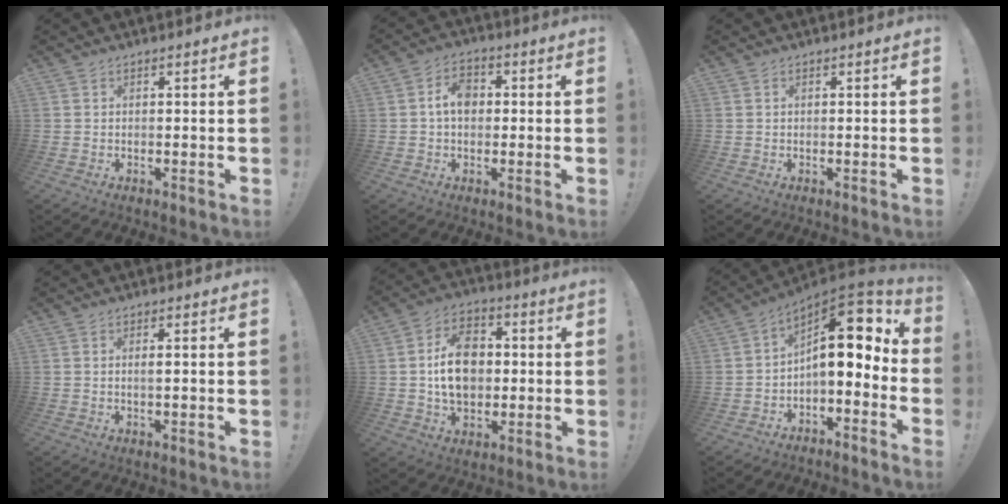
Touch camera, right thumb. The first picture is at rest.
{"total": 7.3, "force": [0.7, 5.4, 4.9], "torque": [-0.070, 0.007, 0.013]}
{"total": 0.0}
{"total": 1.4, "force": [0.2, 0.1, 1.4], "torque": [-0.013, -0.008, -0.001]}
{"total": 15.0, "force": [0.6, 11.2, 9.9], "torque": [-0.155, 0.014, 0.014]}
{"total": 13.3, "force": [2.9, 5.9, 11.6], "torque": [-0.164, -0.027, 0.048]}